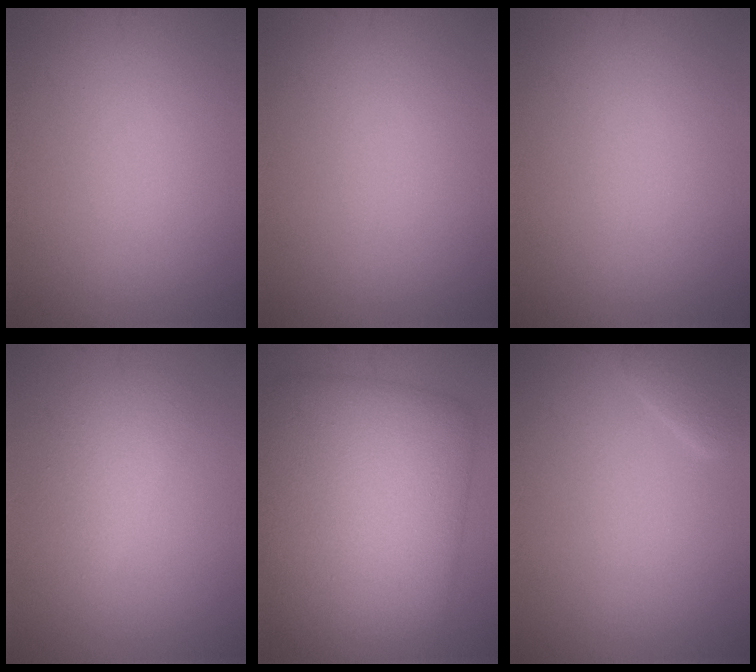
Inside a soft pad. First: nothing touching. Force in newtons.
{"total": 0.0}
{"total": 0.0}
{"total": 2.9, "press": 2.9, "slide": 0.2}
{"total": 13.5, "press": 13.5, "slide": 0.6}
{"total": 2.0, "press": 2.0, "slide": 0.2}